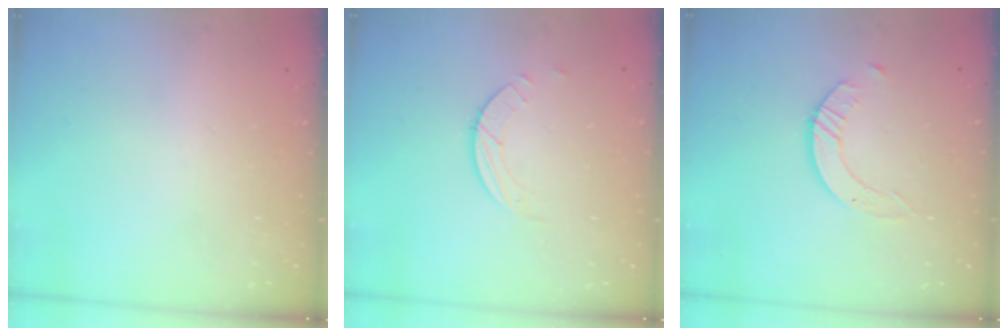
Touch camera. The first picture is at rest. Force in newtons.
{"total": 1.5, "press": 1.5, "slide": 0.1}
{"total": 2.4, "press": 2.4, "slide": 0.3}